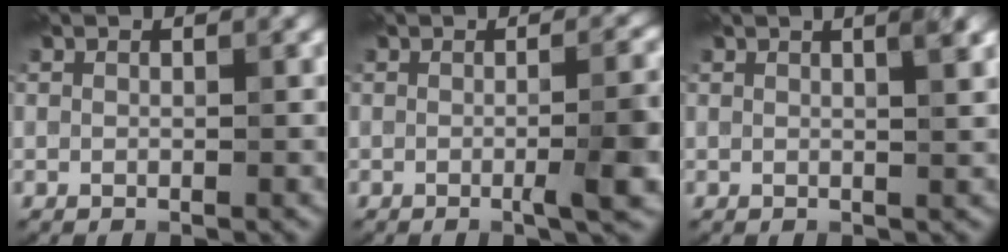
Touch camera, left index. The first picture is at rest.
{"total": 5.2, "force": [-0.8, 1.2, 5.0], "torque": [-0.062, 0.001, -0.017]}
{"total": 2.6, "force": [1.2, 0.7, 2.2], "torque": [-0.020, 0.007, 0.004]}